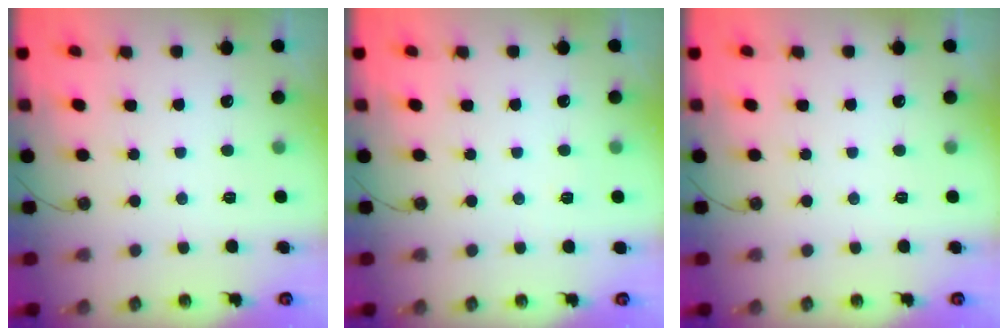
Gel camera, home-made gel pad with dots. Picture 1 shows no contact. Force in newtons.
{"total": 2.6, "press": 1.3, "slide": 2.2}
{"total": 0.0}